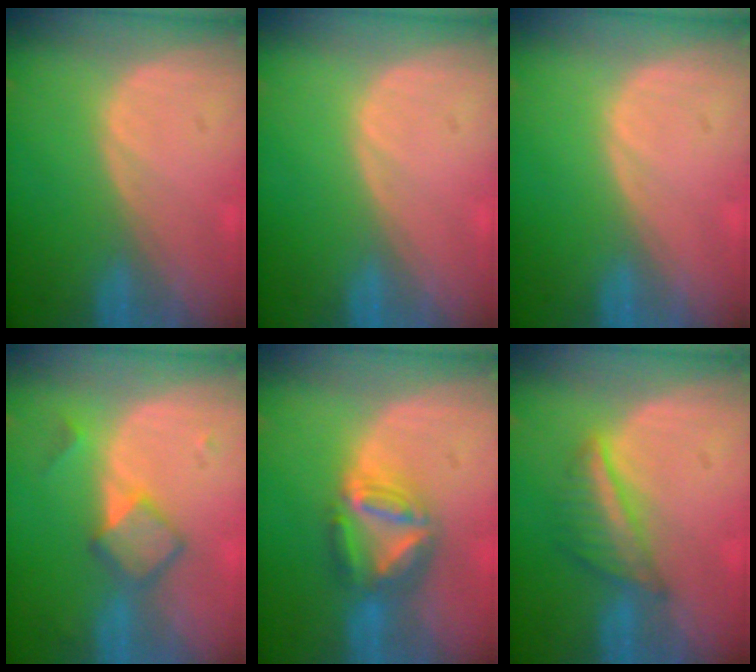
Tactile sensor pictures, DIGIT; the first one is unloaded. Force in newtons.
{"total": 0.0}
{"total": 0.0}
{"total": 4.7, "press": 4.6, "slide": 0.3}
{"total": 7.4, "press": 6.5, "slide": 3.6}
{"total": 5.3, "press": 5.3, "slide": 0.2}